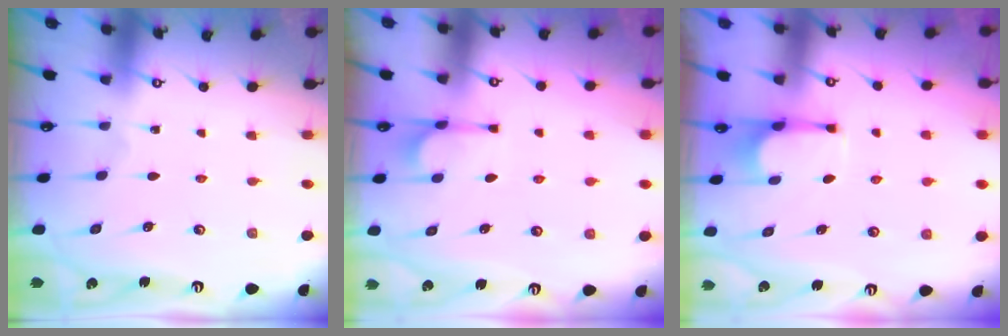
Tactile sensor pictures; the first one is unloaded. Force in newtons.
{"total": 1.4, "press": 0.8, "slide": 1.2}
{"total": 3.0, "press": 2.9, "slide": 0.6}